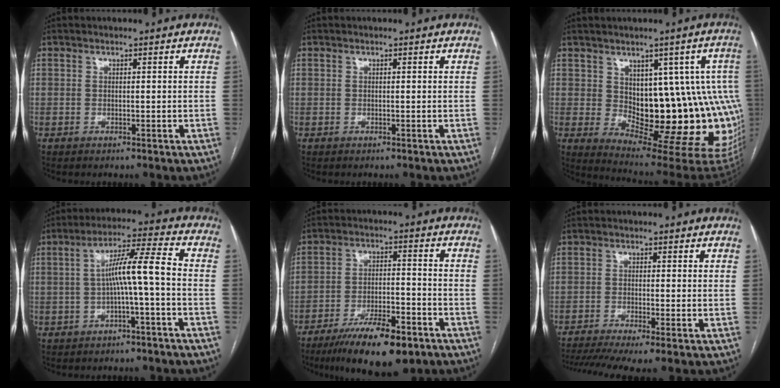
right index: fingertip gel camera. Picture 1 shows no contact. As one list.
[{"total": 0.0}, {"total": 17.2, "force": [0.5, 7.9, 15.3], "torque": [-0.133, 0.012, 0.027]}, {"total": 7.7, "force": [-1.0, -0.3, 7.6], "torque": [-0.132, 0.027, -0.015]}, {"total": 13.6, "force": [-9.2, 3.4, 9.3], "torque": [-0.156, -0.016, -0.154]}, {"total": 8.7, "force": [-6.5, 0.3, 5.9], "torque": [-0.096, -0.008, -0.105]}]